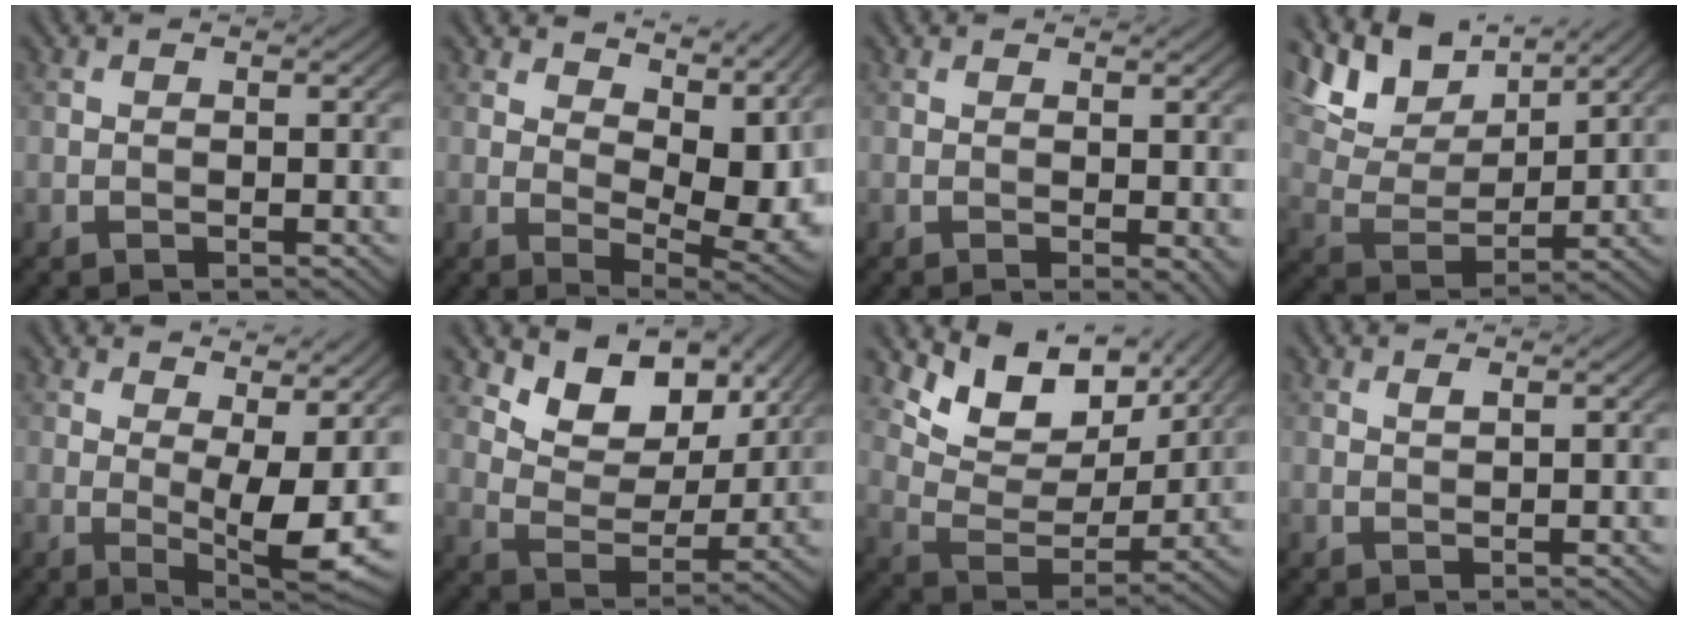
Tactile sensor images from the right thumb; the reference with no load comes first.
{"total": 10.4, "force": [5.1, 5.0, 7.6], "torque": [-0.125, -0.007, 0.087]}
{"total": 2.1, "force": [0.2, 0.5, 2.0], "torque": [-0.029, -0.005, 0.005]}
{"total": 11.2, "force": [7.7, 4.8, 6.5], "torque": [-0.162, 0.010, 0.133]}
{"total": 9.7, "force": [2.8, 3.2, 8.7], "torque": [-0.130, -0.008, 0.049]}
{"total": 9.8, "force": [6.3, 5.6, 5.0], "torque": [-0.096, -0.012, 0.104]}
{"total": 10.5, "force": [7.1, 5.4, 5.6], "torque": [-0.117, -0.007, 0.126]}
{"total": 0.8, "force": [0.6, 0.2, 0.6], "torque": [-0.014, 0.000, 0.012]}